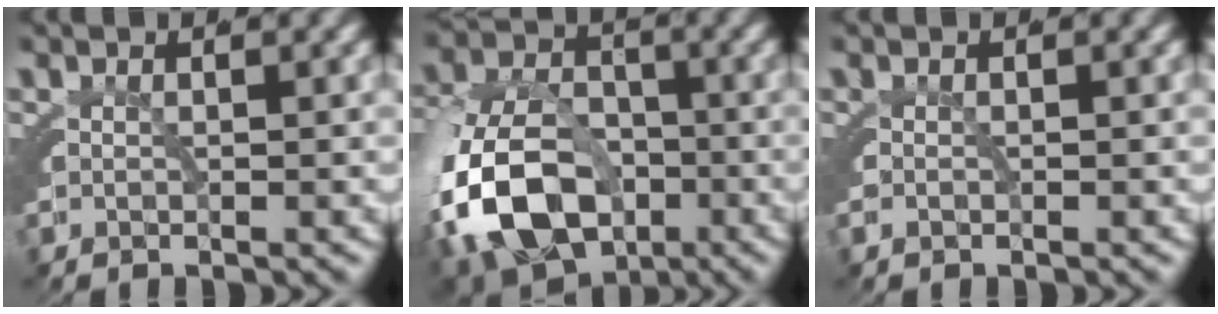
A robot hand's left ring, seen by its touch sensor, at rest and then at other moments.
{"total": 11.4, "force": [-3.7, 8.2, 7.0], "torque": [-0.155, -0.051, -0.047]}
{"total": 1.7, "force": [0.0, 1.4, 0.9], "torque": [-0.022, 0.001, -0.005]}